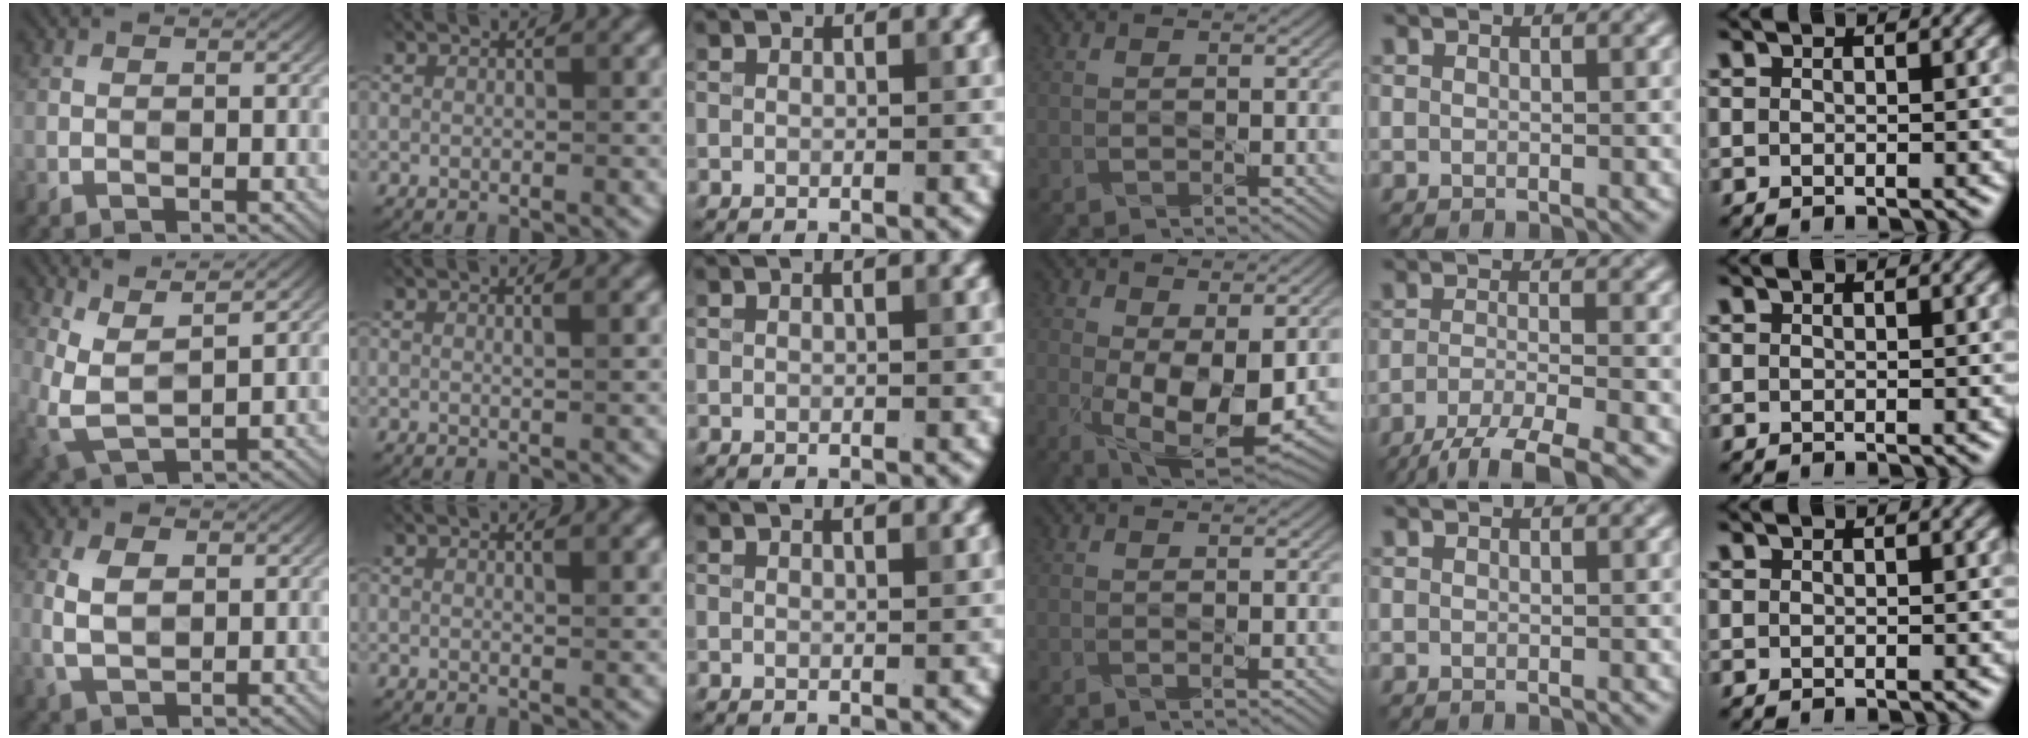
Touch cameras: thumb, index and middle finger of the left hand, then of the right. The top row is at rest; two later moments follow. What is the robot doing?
{"motion": "disassemble", "object": "velcro strap"}